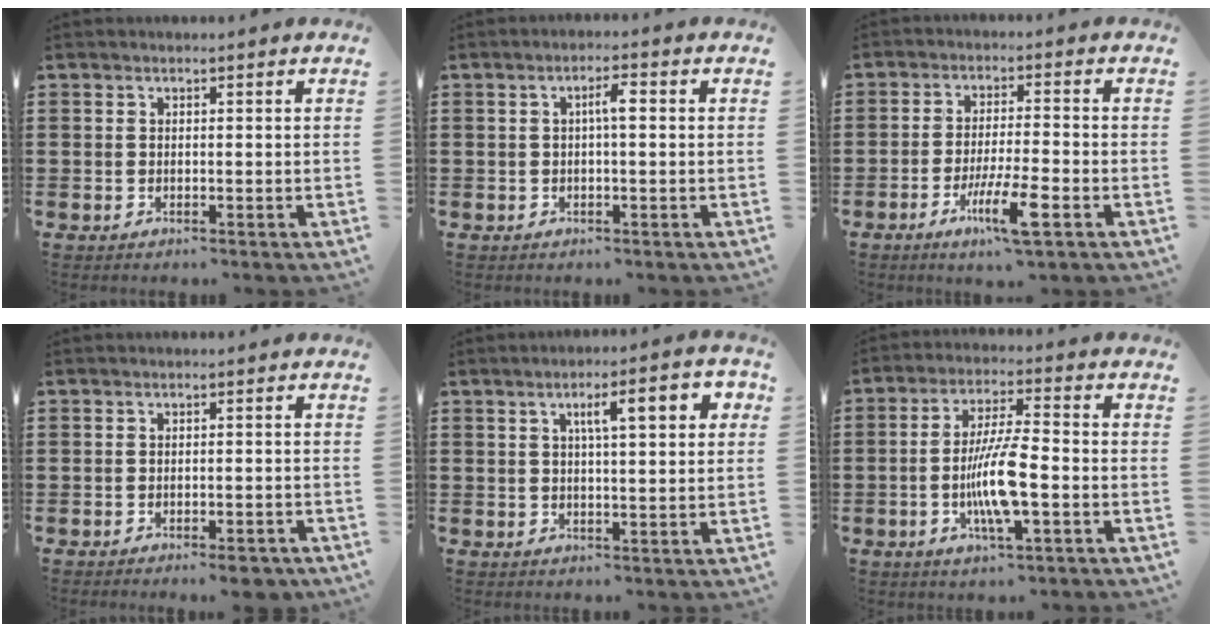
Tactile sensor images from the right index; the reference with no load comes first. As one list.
[{"total": 2.6, "force": [0.1, 0.5, 2.6], "torque": [-0.049, 0.003, -0.001]}, {"total": 7.6, "force": [-3.6, 1.0, 6.7], "torque": [-0.123, -0.008, -0.065]}, {"total": 2.0, "force": [-1.6, 0.2, 1.1], "torque": [-0.020, 0.002, -0.029]}, {"total": 6.1, "force": [2.0, 1.5, 5.6], "torque": [-0.090, -0.002, 0.024]}, {"total": 9.2, "force": [-2.4, 2.0, 8.7], "torque": [-0.177, -0.008, -0.048]}]